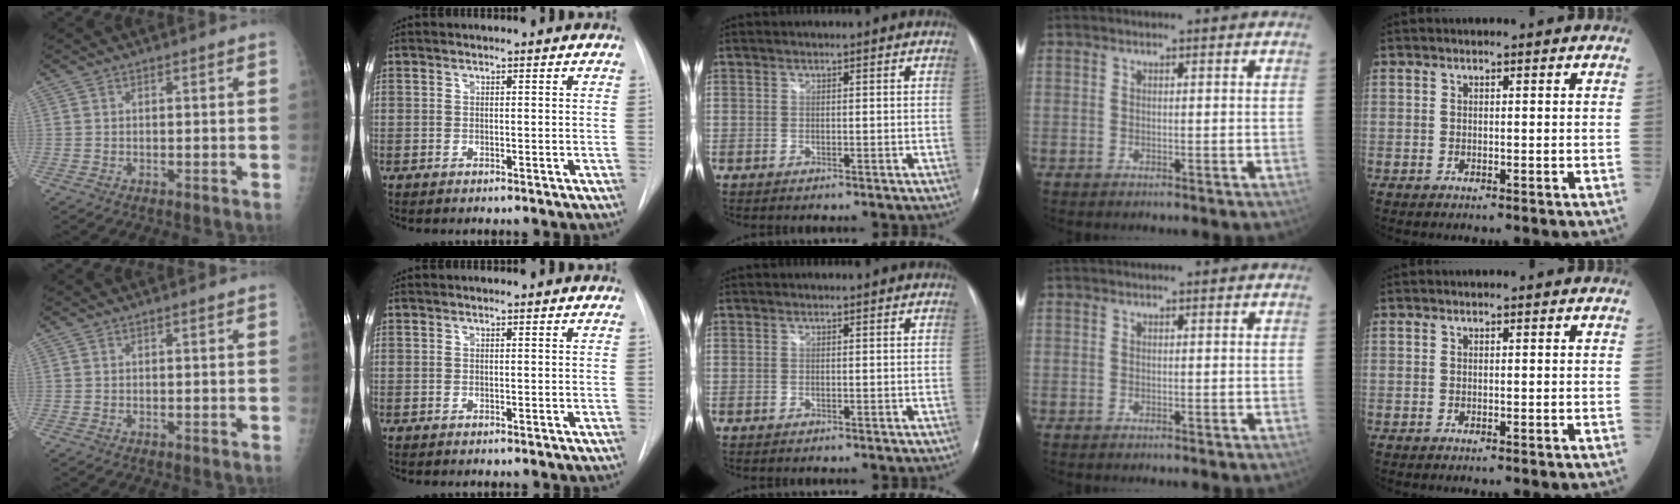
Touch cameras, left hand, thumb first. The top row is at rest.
{}